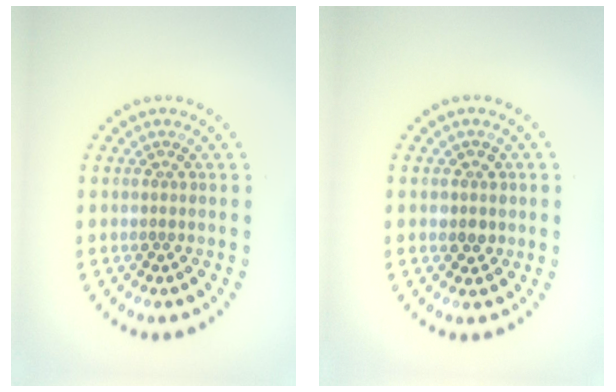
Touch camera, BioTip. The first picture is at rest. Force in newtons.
{"total": 1.7, "press": 1.5, "slide": 0.7}